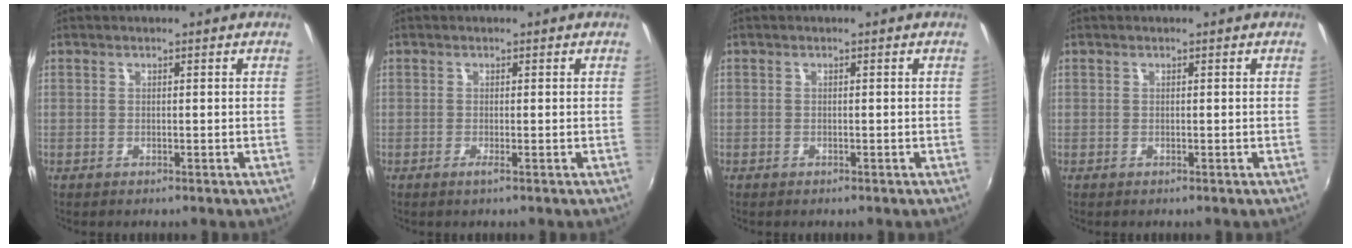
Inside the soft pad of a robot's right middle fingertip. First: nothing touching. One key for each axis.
{"total": 0.7, "fx": -0.3, "fy": -0.3, "fz": 0.6, "tx": -0.011, "ty": -0.001, "tz": -0.007}
{"total": 0.5, "fx": -0.4, "fy": 0.4, "fz": 0.0, "tx": -0.001, "ty": 0.002, "tz": -0.007}
{"total": 0.0}